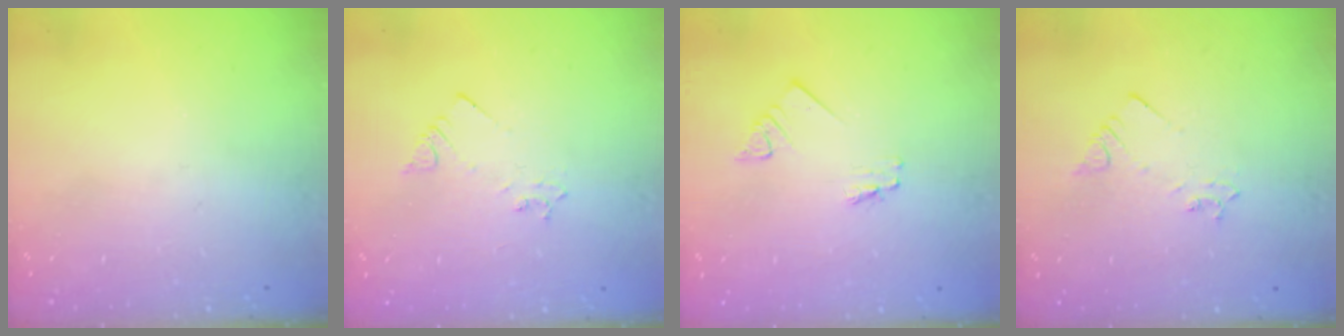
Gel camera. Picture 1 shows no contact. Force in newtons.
{"total": 2.1, "press": 2.1, "slide": 0.3}
{"total": 1.2, "press": 1.2, "slide": 0.1}
{"total": 2.5, "press": 2.5, "slide": 0.3}